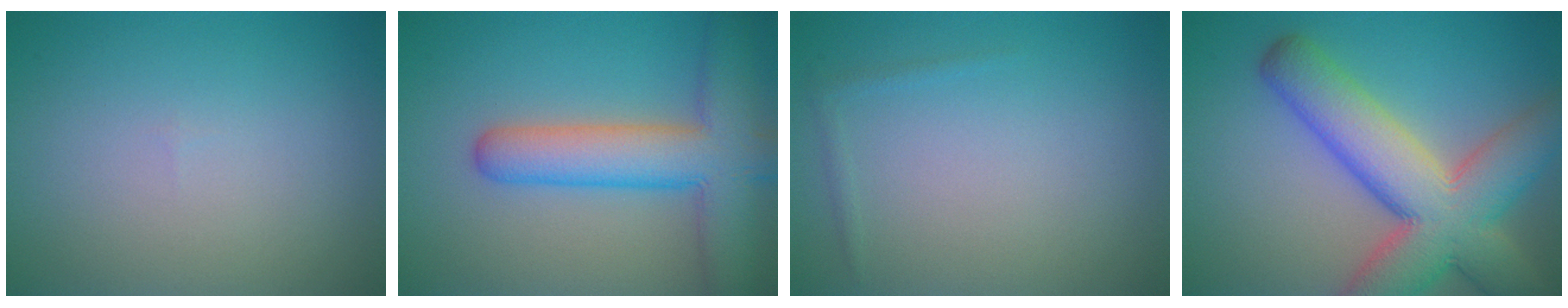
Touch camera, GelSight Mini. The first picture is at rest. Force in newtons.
{"total": 8.0, "press": 8.0, "slide": 0.5}
{"total": 0.6, "press": 0.6, "slide": 0.1}
{"total": 10.8, "press": 10.8, "slide": 0.6}